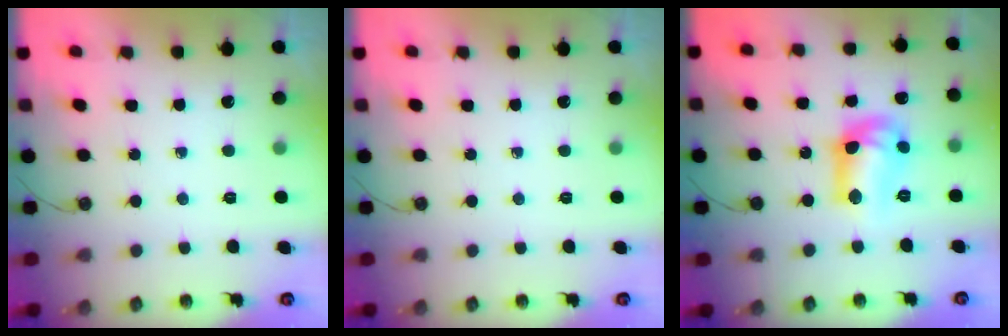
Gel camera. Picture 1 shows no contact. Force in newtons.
{"total": 0.0}
{"total": 13.3, "press": 12.7, "slide": 4.0}